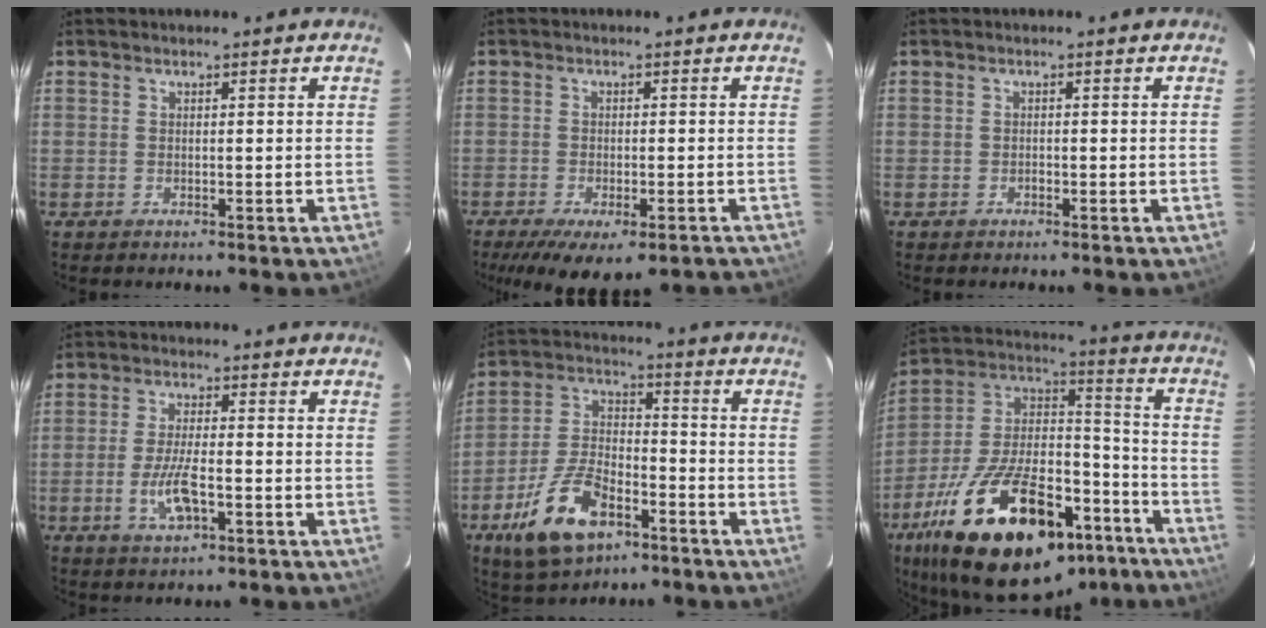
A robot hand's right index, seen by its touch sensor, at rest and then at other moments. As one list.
[{"total": 12.8, "force": [-9.4, 4.0, 7.7], "torque": [-0.149, -0.043, -0.134]}, {"total": 0.5, "force": [-0.4, 0.3, 0.0], "torque": [-0.002, 0.003, -0.006]}, {"total": 6.9, "force": [-2.4, 2.3, 6.0], "torque": [-0.125, -0.004, -0.045]}, {"total": 14.9, "force": [-8.2, 7.2, 10.1], "torque": [-0.216, 0.001, -0.146]}, {"total": 32.9, "force": [-20.6, 14.5, 21.1], "torque": [-0.381, 0.016, -0.310]}]